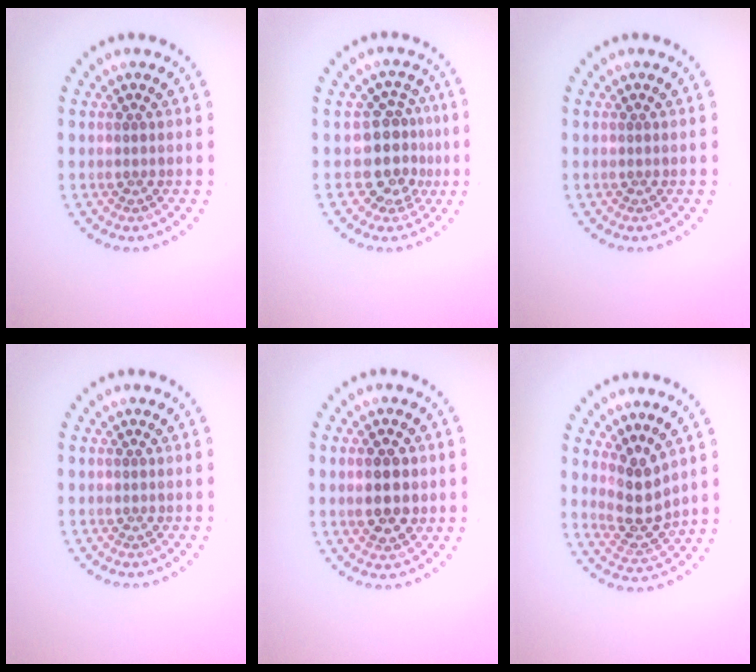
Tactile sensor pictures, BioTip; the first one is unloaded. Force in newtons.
{"total": 3.8, "press": 3.0, "slide": 2.4}
{"total": 0.0}
{"total": 0.0}
{"total": 3.3, "press": 3.3, "slide": 0.4}
{"total": 3.4, "press": 3.0, "slide": 1.7}